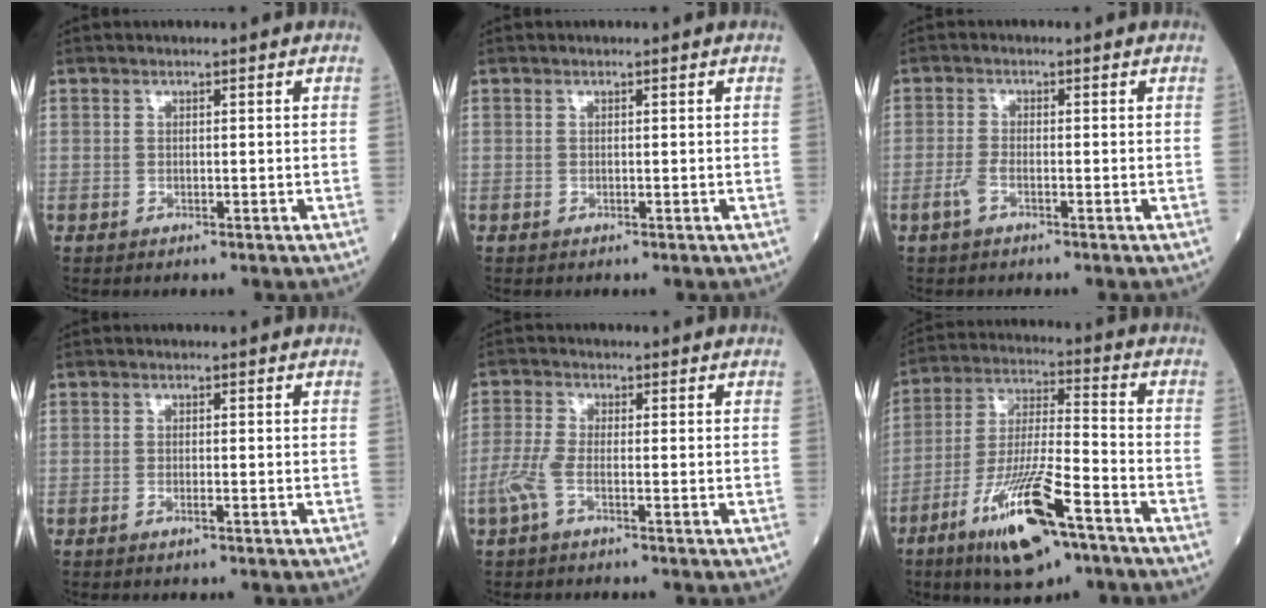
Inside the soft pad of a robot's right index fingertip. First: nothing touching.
{"total": 0.0}
{"total": 1.2, "force": [-0.6, 0.7, 0.8], "torque": [-0.017, 0.002, -0.011]}
{"total": 0.7, "force": [-0.3, 0.0, 0.7], "torque": [-0.014, -0.001, -0.004]}
{"total": 1.7, "force": [-0.9, 0.4, 1.4], "torque": [-0.036, -0.001, -0.024]}
{"total": 15.1, "force": [-8.5, 2.3, 12.3], "torque": [-0.243, -0.025, -0.150]}